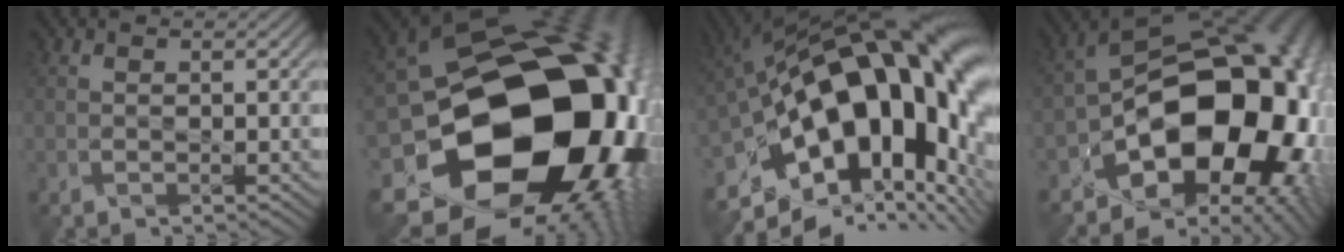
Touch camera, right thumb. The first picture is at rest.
{"total": 23.8, "force": [-4.6, 18.5, 14.3], "torque": [-0.274, -0.064, -0.060]}
{"total": 22.1, "force": [-0.4, 11.9, 18.6], "torque": [-0.306, -0.025, -0.001]}
{"total": 21.1, "force": [-6.1, 13.6, 14.9], "torque": [-0.208, -0.045, -0.073]}